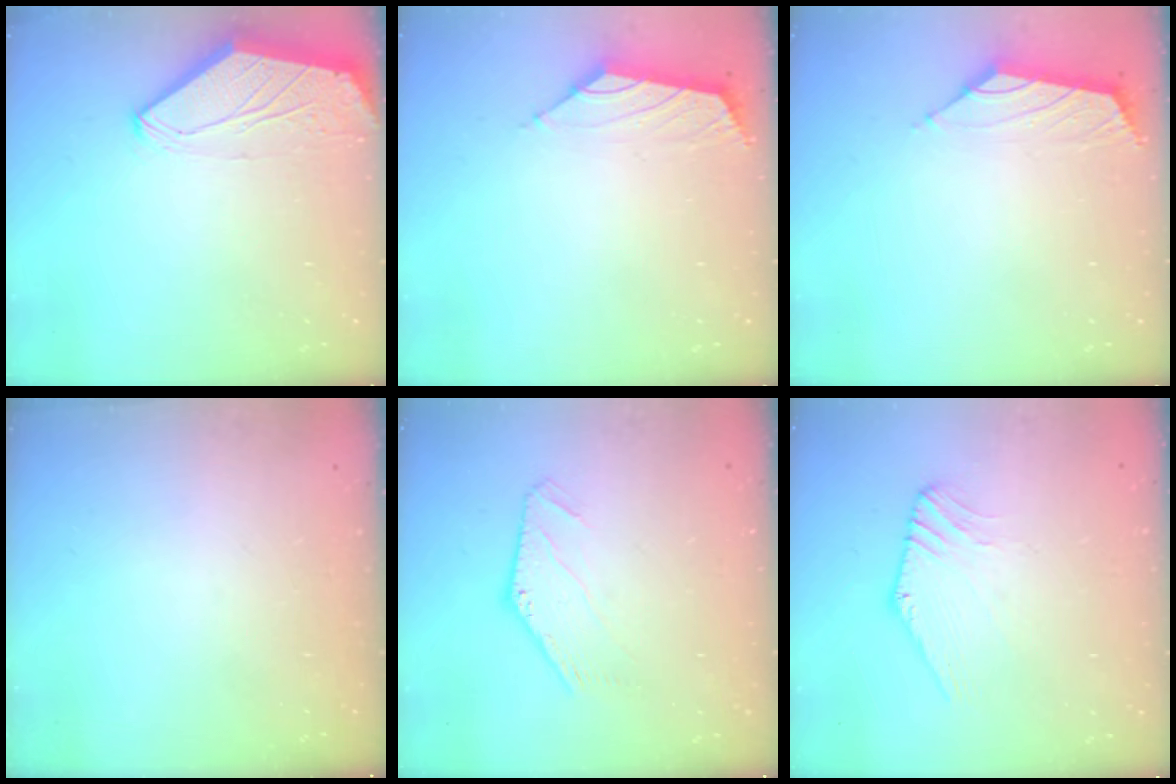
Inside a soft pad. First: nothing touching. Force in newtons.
{"total": 1.6, "press": 1.4, "slide": 0.7}
{"total": 1.5, "press": 1.4, "slide": 0.6}
{"total": 0.0}
{"total": 1.1, "press": 1.1, "slide": 0.0}
{"total": 1.0, "press": 1.0, "slide": 0.2}